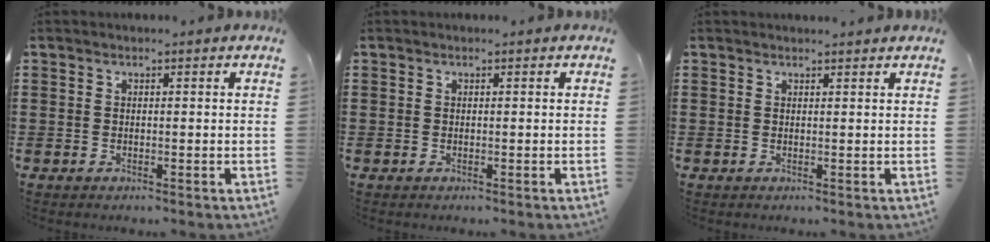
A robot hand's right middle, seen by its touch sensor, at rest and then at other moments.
{"total": 0.0}
{"total": 0.7, "force": [0.7, 0.0, 0.2], "torque": [0.002, -0.005, 0.012]}